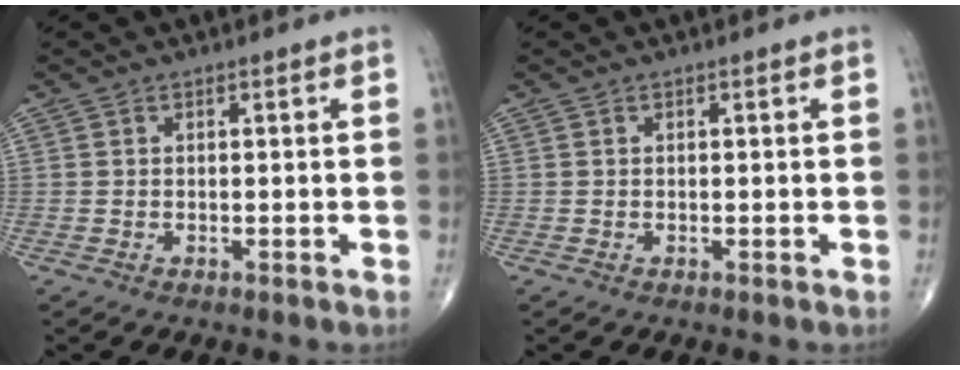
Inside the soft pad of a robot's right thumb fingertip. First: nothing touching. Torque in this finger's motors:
{"motor_torque": [0.06, 0.07, -0.05, -0.01, 0.00]}